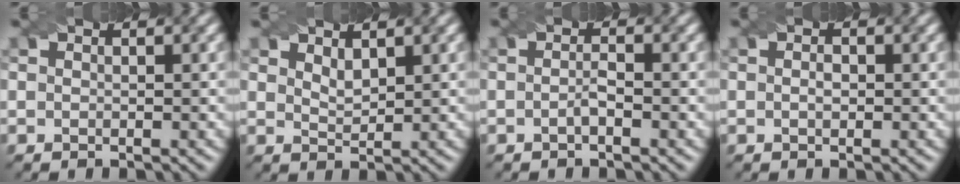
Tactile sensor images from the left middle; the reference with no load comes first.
{"total": 1.6, "force": [1.2, 0.6, 0.9], "torque": [-0.019, -0.003, 0.027]}
{"total": 1.1, "force": [-0.5, 0.2, 1.0], "torque": [-0.020, 0.002, -0.010]}
{"total": 0.9, "force": [-0.1, 0.5, 0.7], "torque": [-0.013, 0.000, -0.002]}